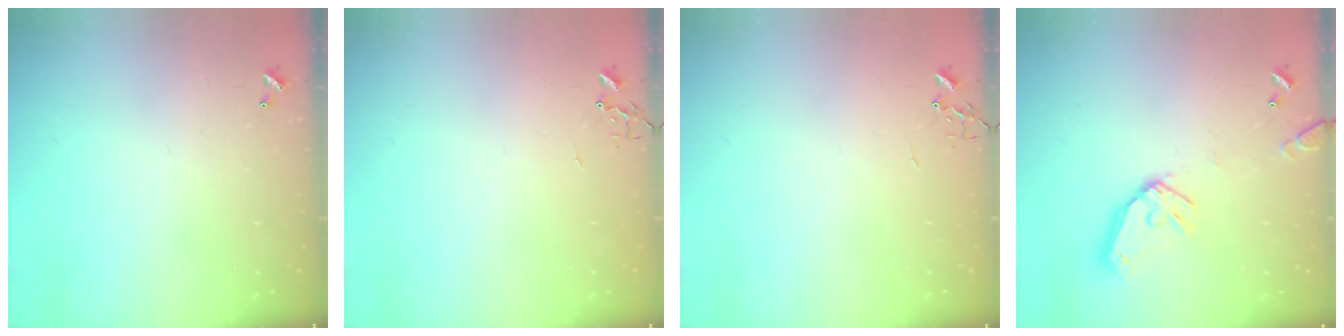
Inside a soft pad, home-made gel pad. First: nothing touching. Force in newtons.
{"total": 0.0}
{"total": 0.0}
{"total": 14.4, "press": 14.2, "slide": 2.1}